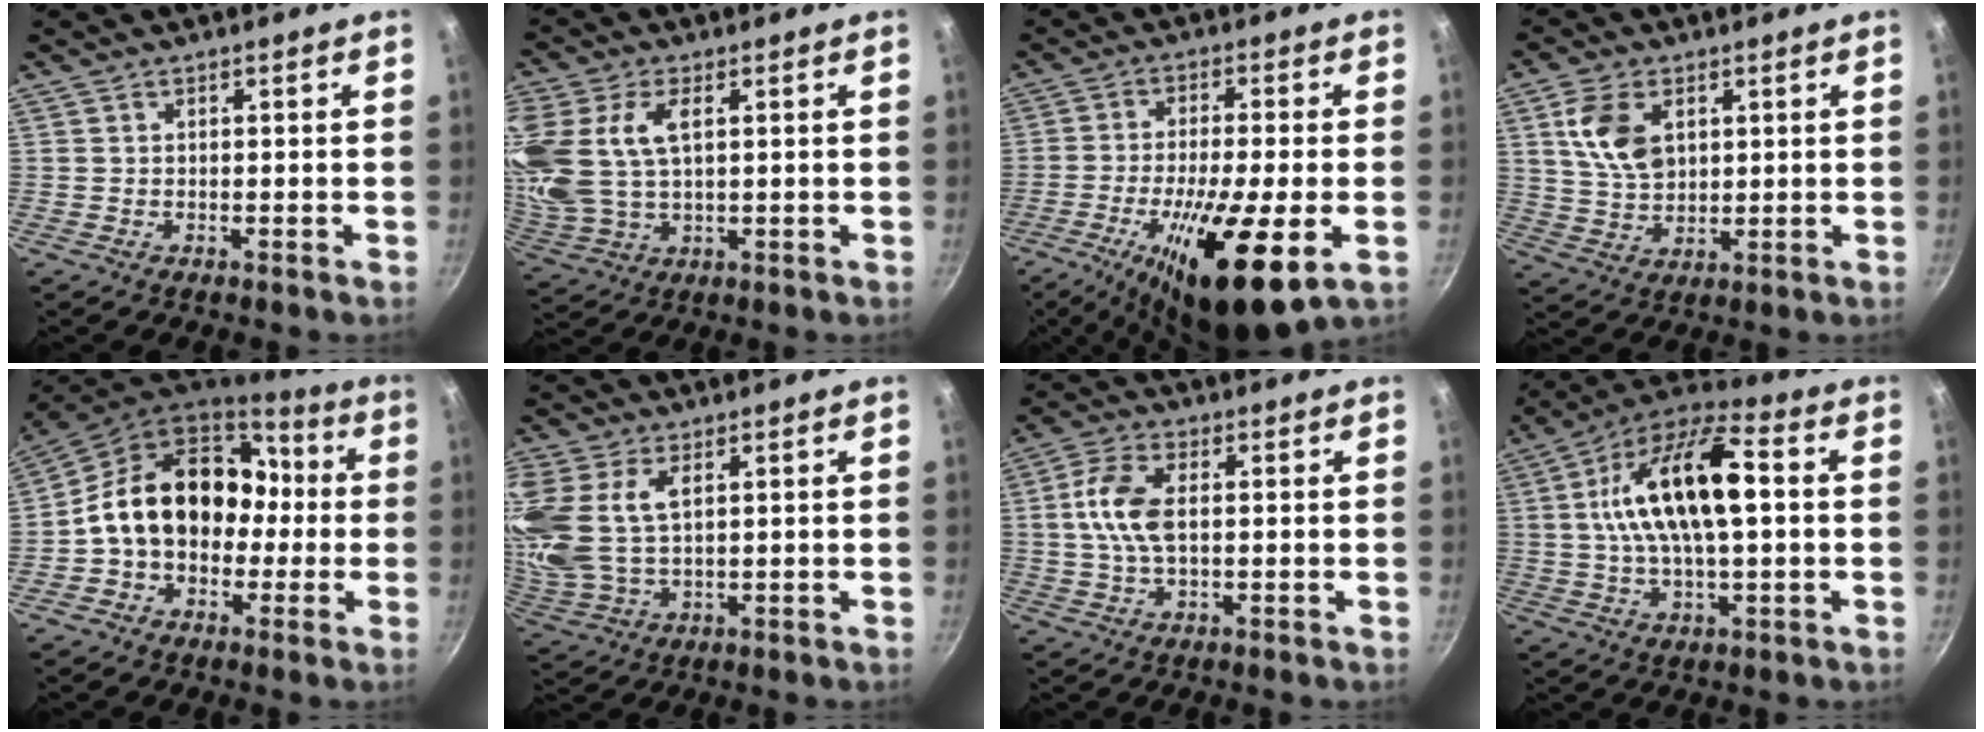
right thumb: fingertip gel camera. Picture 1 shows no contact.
{"total": 16.8, "force": [4.4, 9.9, 12.9], "torque": [-0.290, 0.008, 0.093]}
{"total": 18.2, "force": [-6.0, 4.4, 16.6], "torque": [-0.283, 0.006, -0.099]}
{"total": 9.6, "force": [3.1, 6.2, 6.6], "torque": [-0.113, -0.015, 0.062]}
{"total": 18.3, "force": [0.0, 14.1, 11.7], "torque": [-0.146, 0.054, -0.011]}
{"total": 15.9, "force": [4.5, 9.6, 11.9], "torque": [-0.276, 0.007, 0.098]}
{"total": 8.6, "force": [0.7, 4.5, 7.2], "torque": [-0.145, 0.016, 0.007]}
{"total": 19.2, "force": [2.3, 8.0, 17.2], "torque": [-0.299, 0.027, 0.028]}